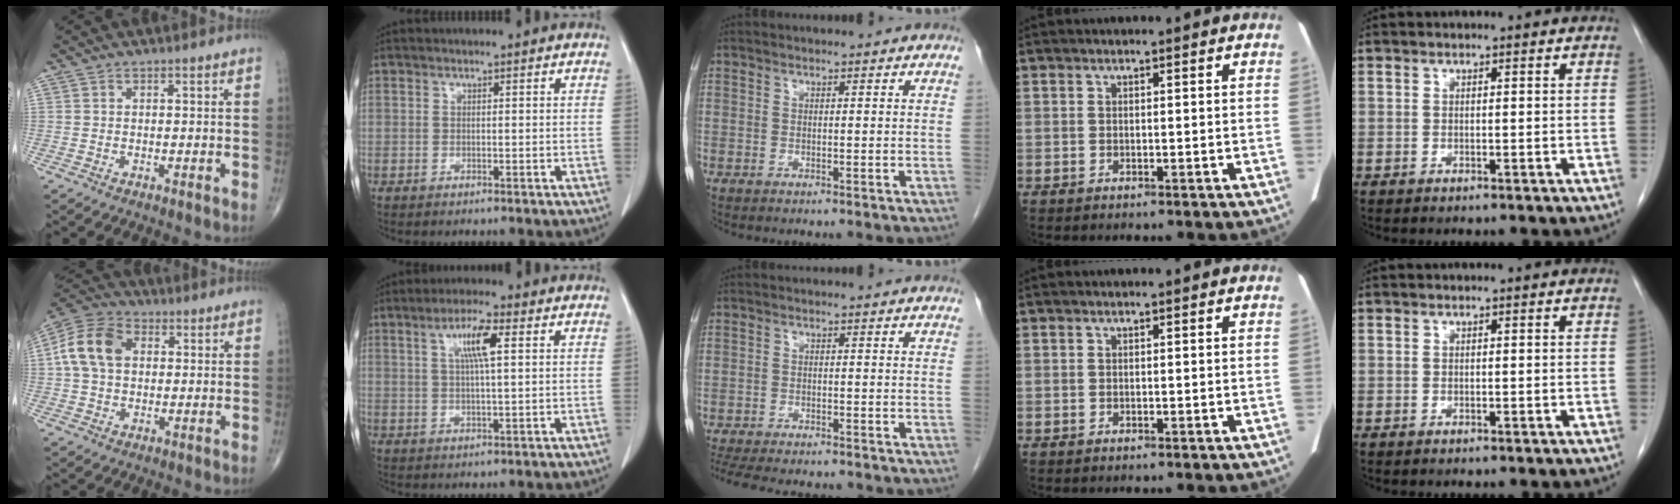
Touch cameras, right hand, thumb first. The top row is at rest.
{"thumb": {"total": 11.0, "force": [1.7, 7.8, 7.6], "torque": [-0.144, 0.024, 0.022]}, "index": {"total": 5.9, "force": [2.0, 0.6, 5.5], "torque": [-0.102, 0.005, 0.035]}, "middle": {"total": 13.0, "force": [-11.4, 3.0, 5.6], "torque": [-0.116, -0.016, -0.157]}}